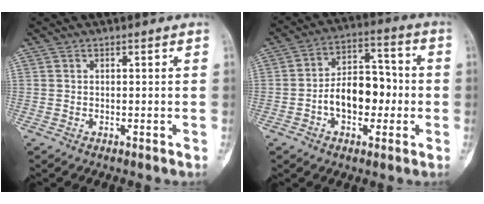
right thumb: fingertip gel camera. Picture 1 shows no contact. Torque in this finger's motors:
{"motor_torque": [0.51, 0.51, 0.96, -0.25, 0.07]}